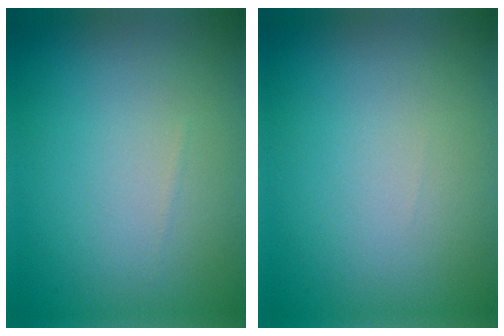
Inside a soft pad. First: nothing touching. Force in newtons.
{"total": 0.0}